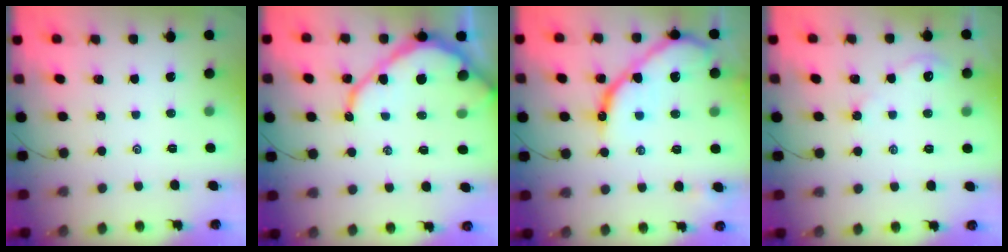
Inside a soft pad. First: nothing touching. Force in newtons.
{"total": 11.6, "press": 11.6, "slide": 0.8}
{"total": 14.5, "press": 14.5, "slide": 1.4}
{"total": 2.4, "press": 2.4, "slide": 0.4}